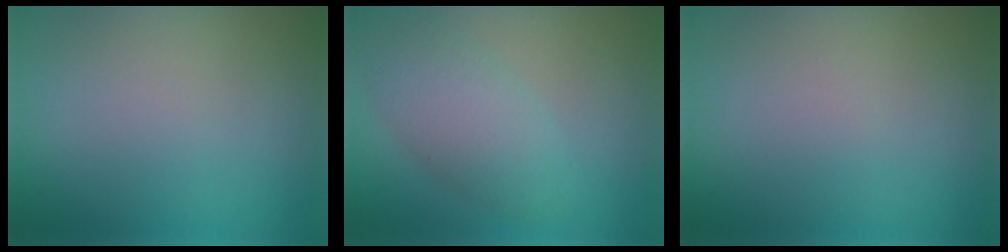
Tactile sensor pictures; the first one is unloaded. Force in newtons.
{"total": 4.6, "press": 4.6, "slide": 0.2}
{"total": 0.0}